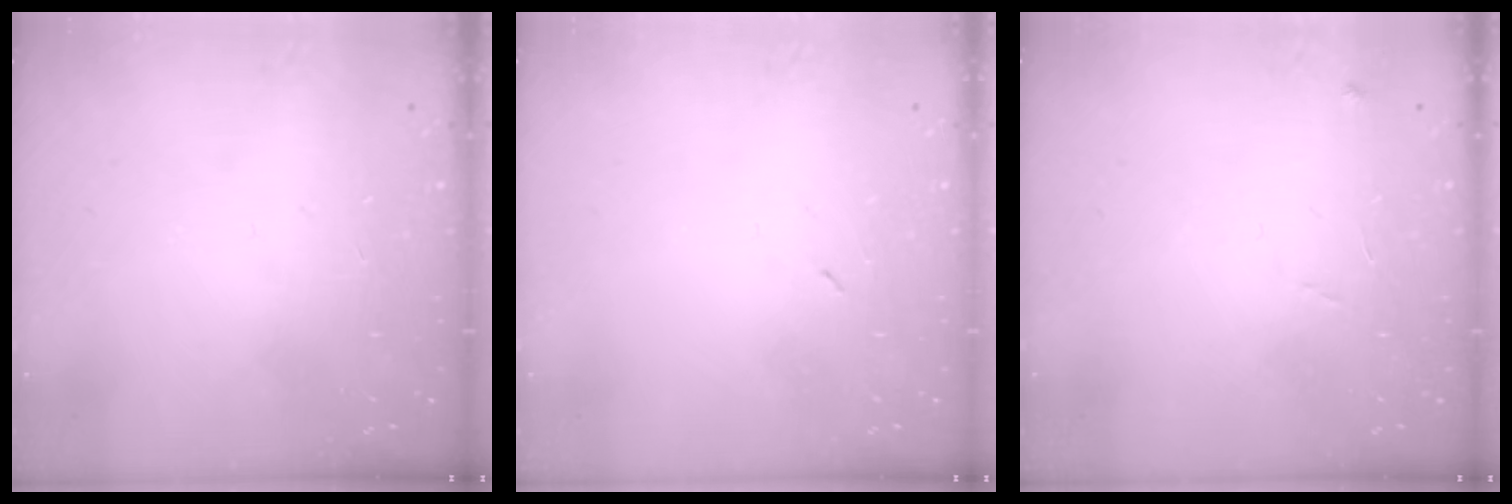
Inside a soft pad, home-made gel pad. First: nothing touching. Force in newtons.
{"total": 2.2, "press": 2.1, "slide": 0.9}
{"total": 6.2, "press": 6.2, "slide": 0.8}